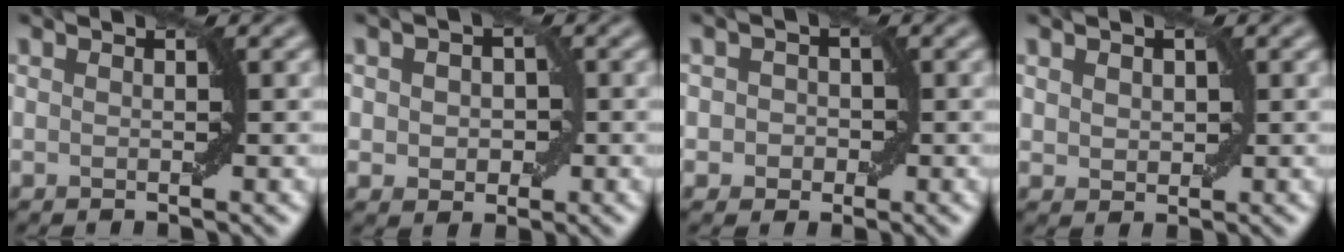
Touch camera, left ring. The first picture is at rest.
{"total": 3.0, "force": [0.0, 2.3, 1.9], "torque": [-0.021, 0.004, -0.004]}
{"total": 2.1, "force": [-0.1, 2.0, 0.8], "torque": [0.009, 0.005, -0.012]}
{"total": 1.5, "force": [0.6, 1.2, 0.8], "torque": [-0.014, 0.001, 0.014]}